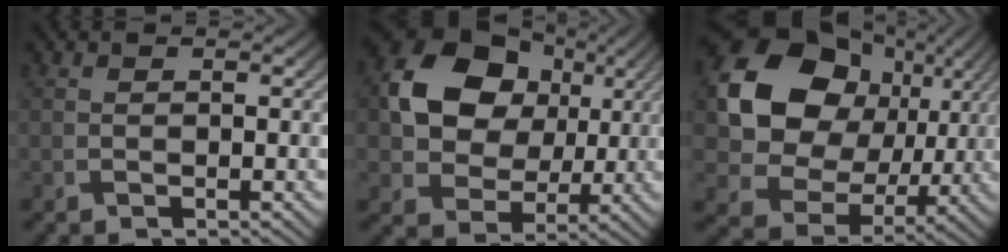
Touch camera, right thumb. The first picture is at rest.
{"total": 13.5, "force": [2.9, 10.6, 7.8], "torque": [-0.159, 0.015, 0.039]}
{"total": 16.0, "force": [3.9, 12.8, 8.8], "torque": [-0.193, 0.005, 0.069]}